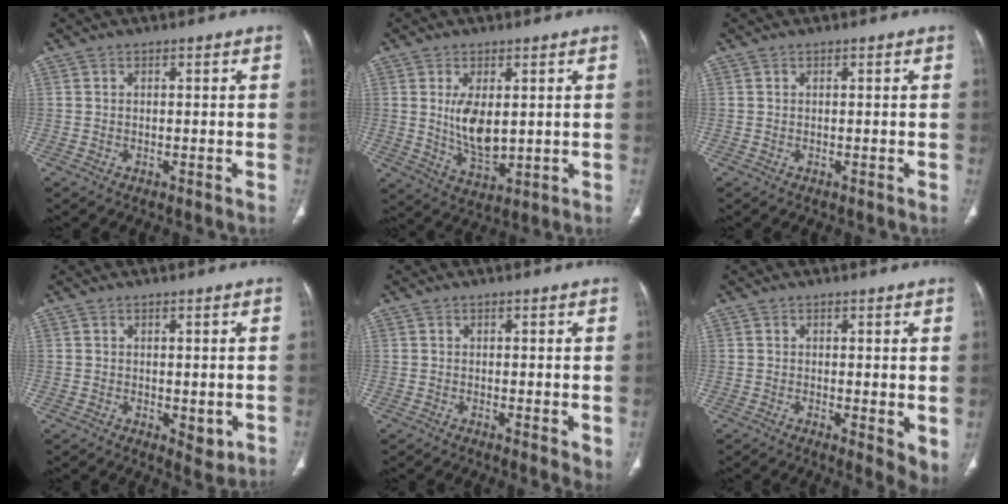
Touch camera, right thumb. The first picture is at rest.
{"total": 8.1, "force": [1.2, 4.2, 6.9], "torque": [-0.117, -0.022, 0.036]}
{"total": 0.0}
{"total": 3.0, "force": [0.0, 1.7, 2.5], "torque": [-0.025, -0.010, 0.006]}
{"total": 3.0, "force": [0.3, 1.2, 2.7], "torque": [-0.036, -0.011, 0.005]}
{"total": 5.1, "force": [0.5, 2.0, 4.6], "torque": [-0.057, -0.016, 0.009]}